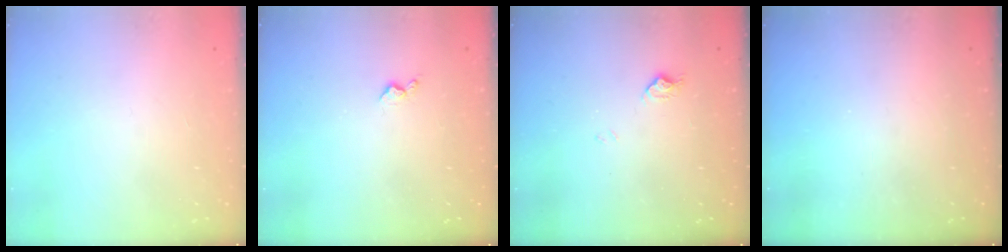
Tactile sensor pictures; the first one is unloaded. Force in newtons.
{"total": 3.5, "press": 3.5, "slide": 0.6}
{"total": 5.7, "press": 5.7, "slide": 0.7}
{"total": 0.0}